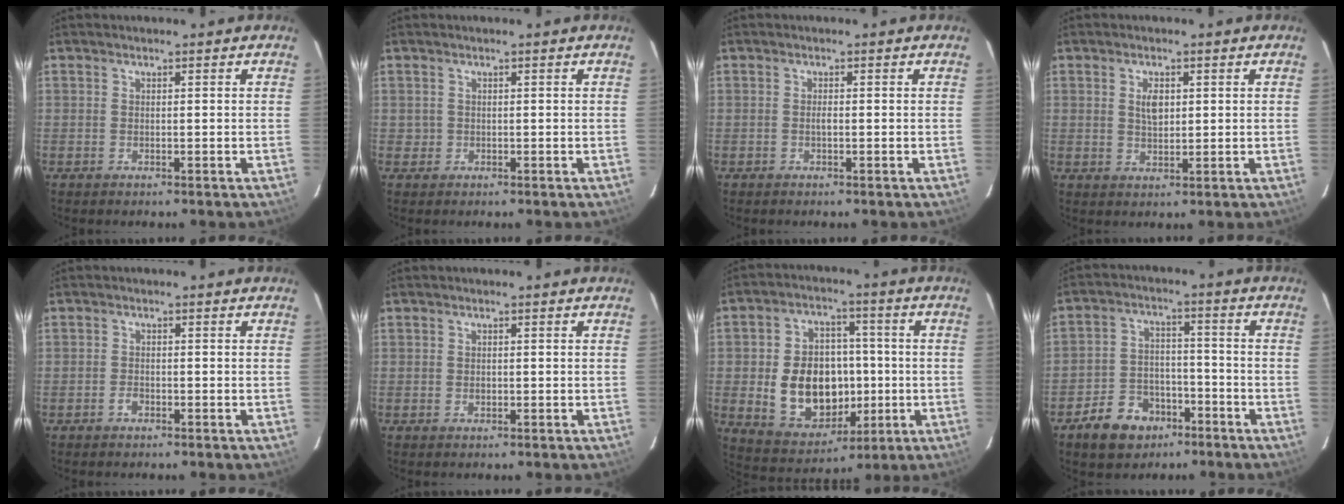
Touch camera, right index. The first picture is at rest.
{"total": 1.1, "force": [-0.1, 1.1, 0.0], "torque": [0.004, 0.001, 0.001]}
{"total": 0.9, "force": [-0.2, 0.4, 0.8], "torque": [-0.016, 0.002, -0.005]}
{"total": 3.4, "force": [0.9, 2.0, 2.6], "torque": [-0.045, 0.003, 0.017]}
{"total": 1.5, "force": [-1.0, 1.0, 0.7], "torque": [-0.013, 0.002, -0.017]}
{"total": 1.0, "force": [-0.1, 0.9, 0.4], "torque": [-0.006, 0.001, -0.001]}
{"total": 15.9, "force": [-1.7, 12.0, 10.2], "torque": [-0.219, 0.018, -0.001]}
{"total": 10.1, "force": [-6.4, 6.7, 3.9], "torque": [-0.102, 0.020, -0.093]}